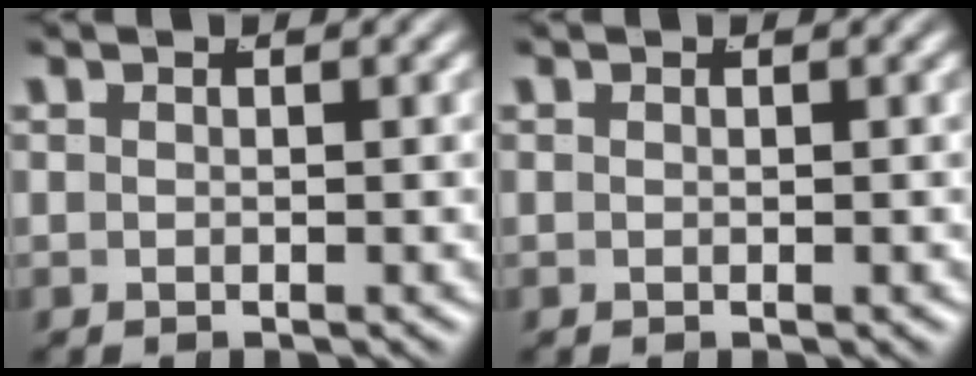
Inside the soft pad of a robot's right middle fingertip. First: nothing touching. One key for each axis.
{"total": 0.0}